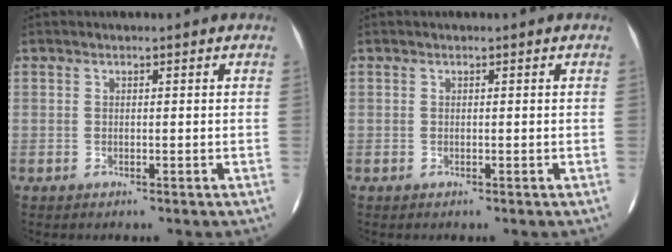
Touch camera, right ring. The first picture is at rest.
{"total": 0.0}